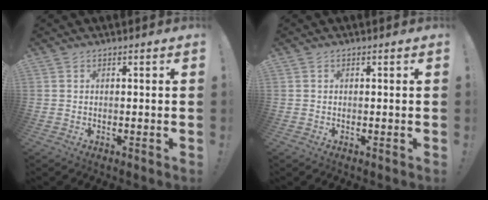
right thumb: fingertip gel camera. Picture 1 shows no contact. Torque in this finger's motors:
{"motor_torque": [-0.22, -0.08, -0.03, 0.09, -0.03]}